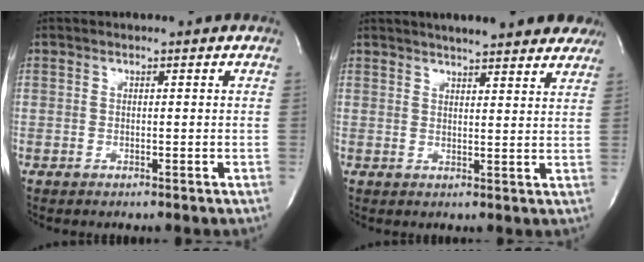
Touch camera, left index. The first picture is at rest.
{"total": 14.3, "force": [12.4, 2.6, 6.6], "torque": [-0.085, 0.015, 0.148]}